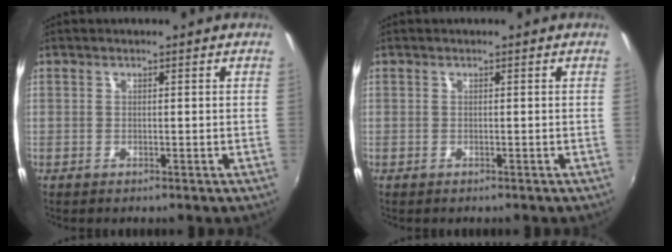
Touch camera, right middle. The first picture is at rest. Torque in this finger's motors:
{"motor_torque": [1.07, -1.07, 0.33, 0.06]}